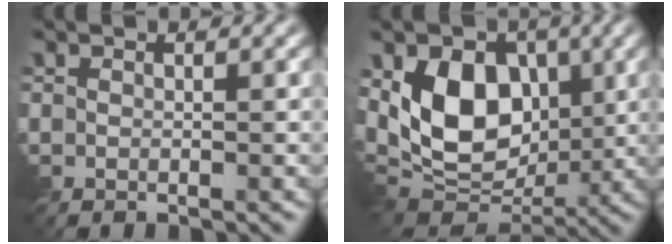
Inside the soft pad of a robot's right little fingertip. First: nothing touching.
{"total": 9.6, "force": [1.6, 6.6, 6.8], "torque": [-0.123, -0.011, 0.019]}